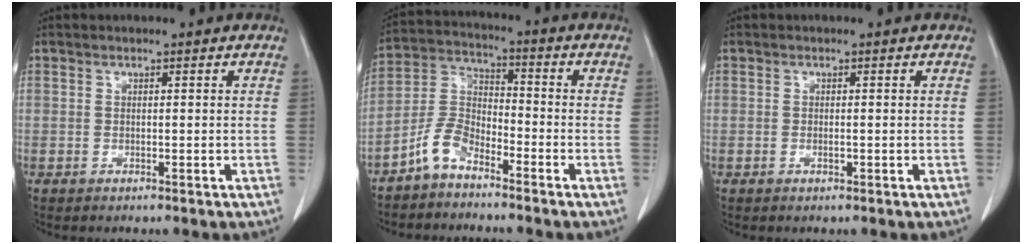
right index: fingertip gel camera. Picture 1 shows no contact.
{"total": 6.9, "force": [-5.0, 3.1, 3.6], "torque": [-0.087, 0.014, -0.107]}
{"total": 1.0, "force": [-0.3, 0.5, 0.9], "torque": [-0.018, 0.000, -0.003]}